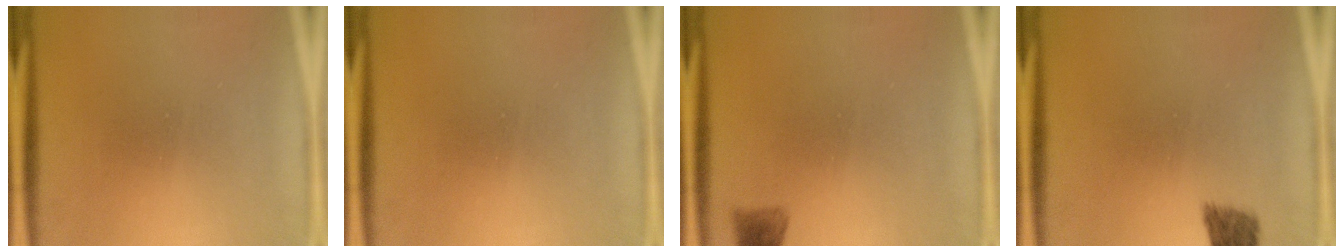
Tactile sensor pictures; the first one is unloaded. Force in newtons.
{"total": 0.0}
{"total": 2.0}
{"total": 3.1}